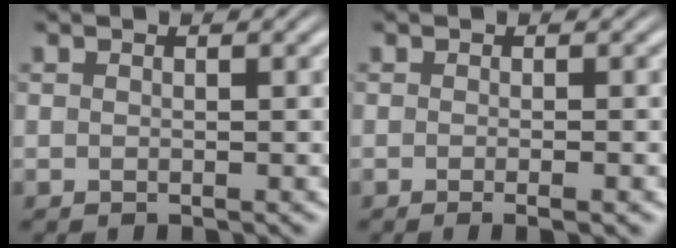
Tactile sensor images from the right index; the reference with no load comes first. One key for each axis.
{"total": 1.5, "fx": -1.1, "fy": 0.0, "fz": 1.0, "tx": -0.013, "ty": 0.003, "tz": -0.020}